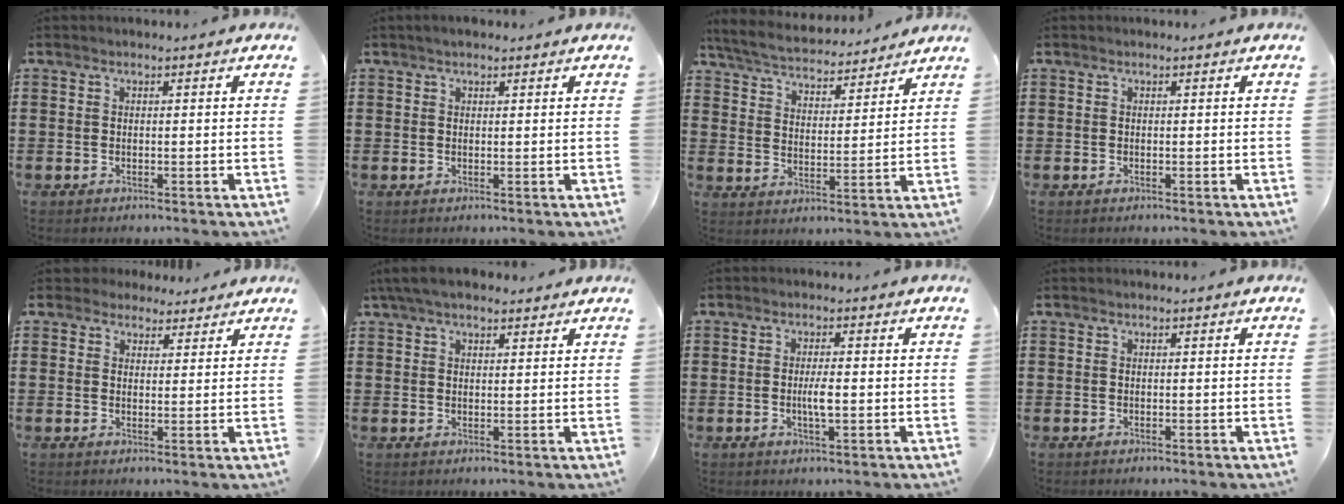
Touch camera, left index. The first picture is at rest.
{"total": 1.0, "force": [0.7, 0.5, 0.5], "torque": [-0.011, 0.004, 0.012]}
{"total": 5.1, "force": [5.0, 0.5, 1.0], "torque": [-0.045, -0.031, 0.083]}
{"total": 0.0}
{"total": 3.2, "force": [2.6, 1.9, 0.2], "torque": [-0.016, 0.006, 0.050]}
{"total": 4.3, "force": [3.4, 1.4, 2.3], "torque": [-0.054, 0.001, 0.063]}
{"total": 3.0, "force": [-0.3, 0.5, 2.9], "torque": [-0.060, -0.004, -0.009]}
{"total": 0.0}